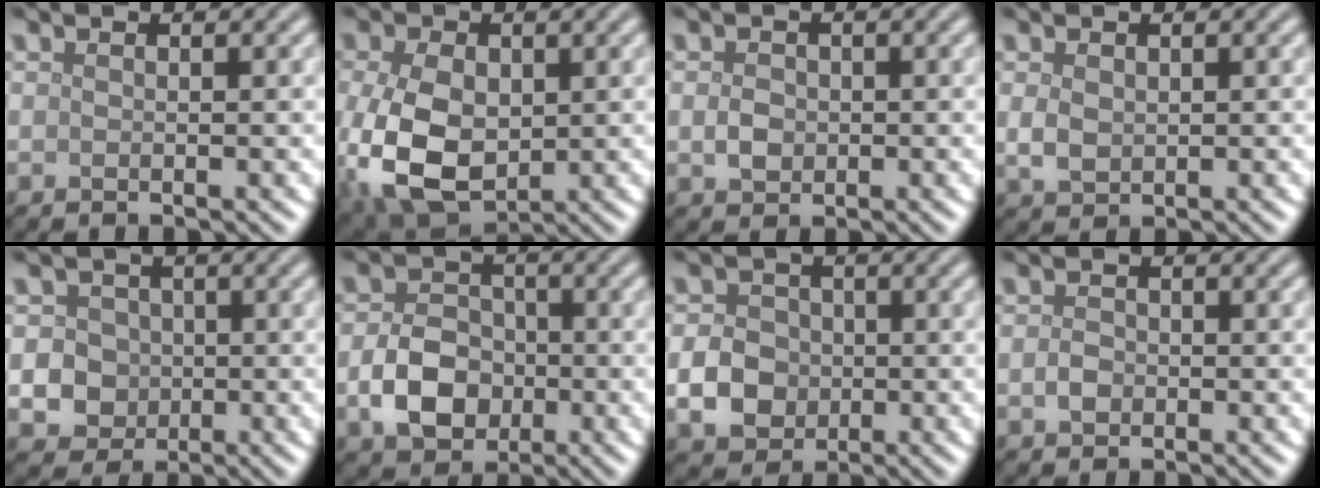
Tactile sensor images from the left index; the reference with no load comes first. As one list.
[{"total": 9.1, "force": [-1.3, 5.9, 6.8], "torque": [-0.170, -0.021, -0.016]}, {"total": 1.9, "force": [-0.1, 1.5, 1.1], "torque": [-0.021, -0.001, -0.005]}, {"total": 2.0, "force": [0.2, 1.5, 1.3], "torque": [-0.029, 0.000, 0.008]}, {"total": 4.7, "force": [-0.1, 4.4, 1.8], "torque": [-0.005, 0.022, -0.017]}, {"total": 5.2, "force": [-1.5, 3.9, 3.1], "torque": [-0.056, 0.000, -0.029]}, {"total": 4.0, "force": [-0.7, 3.4, 1.9], "torque": [-0.033, 0.002, -0.019]}, {"total": 1.4, "force": [-0.4, 1.1, 0.8], "torque": [-0.017, 0.000, -0.010]}]